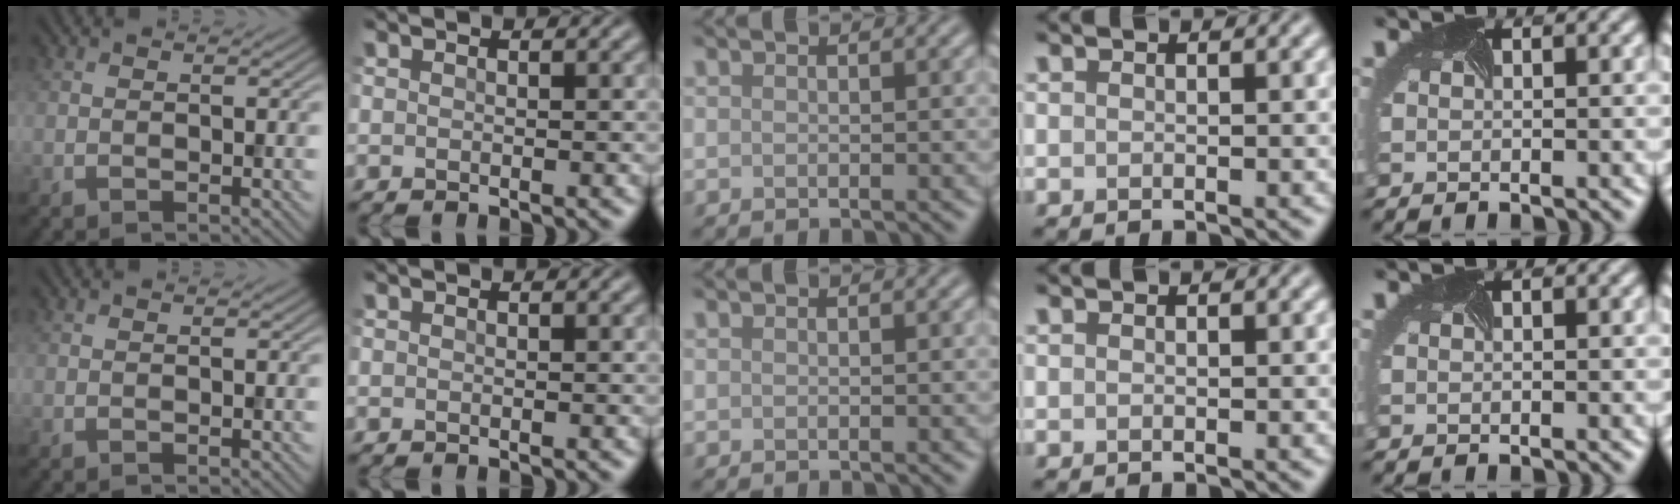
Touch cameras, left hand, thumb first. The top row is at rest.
{}